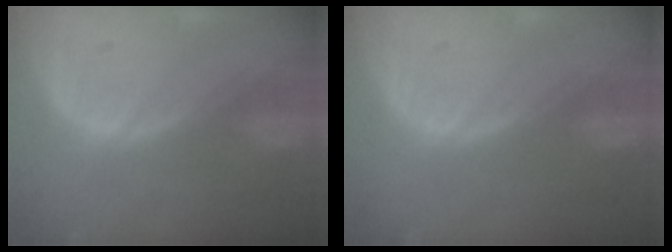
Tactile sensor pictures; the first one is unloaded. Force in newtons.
{"total": 0.0}